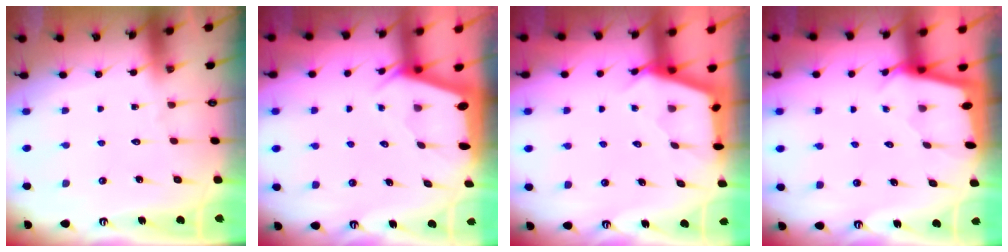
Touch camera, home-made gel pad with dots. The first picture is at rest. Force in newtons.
{"total": 1.8, "press": 1.8, "slide": 0.3}
{"total": 3.1, "press": 3.1, "slide": 0.3}
{"total": 1.8, "press": 1.8, "slide": 0.2}